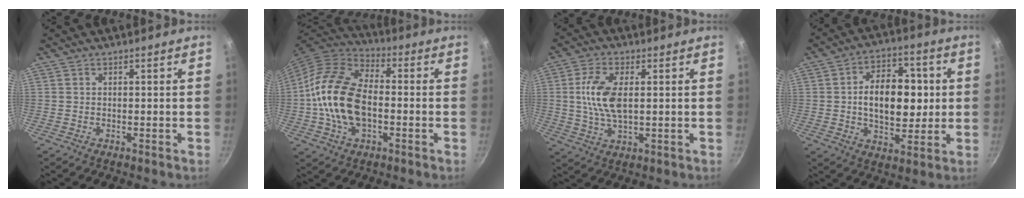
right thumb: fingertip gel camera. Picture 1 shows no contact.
{"total": 17.3, "force": [-1.9, 10.6, 13.5], "torque": [-0.234, 0.029, -0.047]}
{"total": 9.4, "force": [1.2, 4.7, 8.1], "torque": [-0.161, 0.001, 0.024]}
{"total": 15.0, "force": [0.9, 9.6, 11.5], "torque": [-0.134, 0.011, 0.012]}